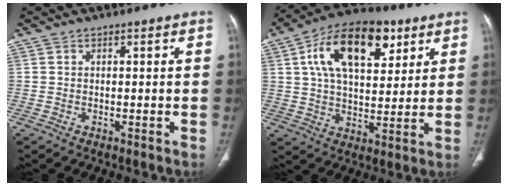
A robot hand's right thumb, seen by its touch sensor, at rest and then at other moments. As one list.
[{"total": 19.1, "force": [7.7, 10.4, 14.0], "torque": [-0.199, -0.007, 0.124]}]